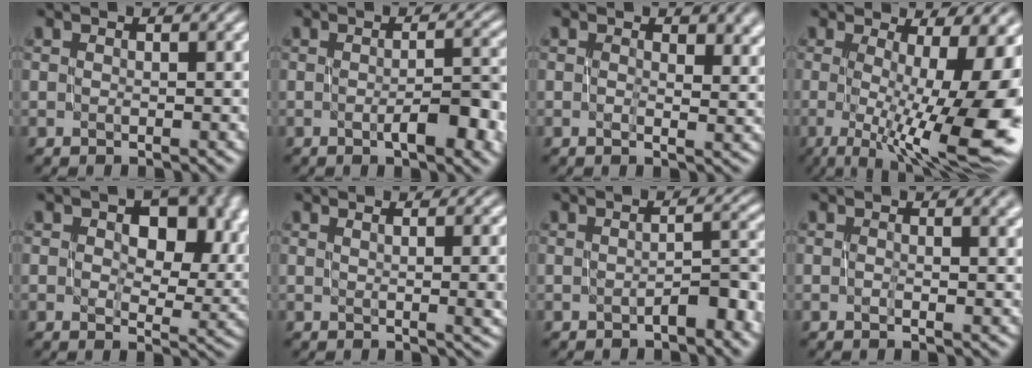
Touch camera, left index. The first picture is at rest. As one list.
[{"total": 5.0, "force": [-1.3, 1.2, 4.7], "torque": [-0.069, 0.002, -0.015]}, {"total": 4.0, "force": [1.2, 2.2, 3.2], "torque": [-0.037, 0.004, 0.012]}, {"total": 14.6, "force": [-2.0, 5.0, 13.6], "torque": [-0.183, -0.013, -0.017]}, {"total": 11.8, "force": [3.6, 7.2, 8.5], "torque": [-0.095, 0.010, 0.053]}, {"total": 3.7, "force": [0.5, 1.2, 3.5], "torque": [-0.034, 0.004, 0.010]}, {"total": 2.7, "force": [-1.1, 0.6, 2.4], "torque": [-0.033, 0.011, -0.018]}, {"total": 2.5, "force": [0.5, 1.1, 2.2], "torque": [-0.020, 0.008, 0.001]}]